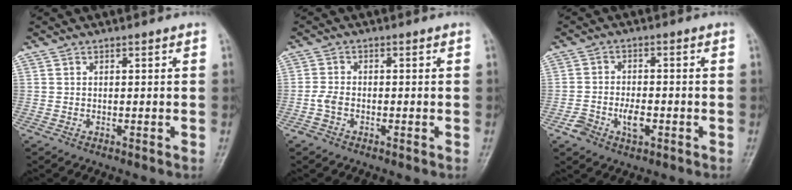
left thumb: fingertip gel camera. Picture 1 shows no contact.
{"total": 2.4, "force": [-1.1, 1.5, 1.5], "torque": [-0.034, 0.006, -0.026]}
{"total": 5.4, "force": [-2.2, 3.2, 3.8], "torque": [-0.065, 0.015, -0.037]}